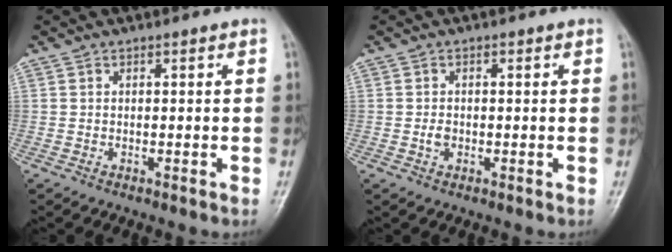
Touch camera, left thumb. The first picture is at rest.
{"total": 1.6, "force": [-0.3, 1.2, 1.0], "torque": [-0.012, 0.001, -0.007]}